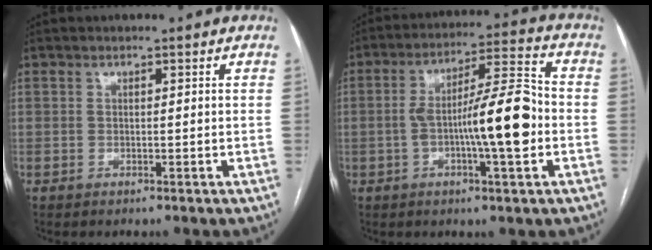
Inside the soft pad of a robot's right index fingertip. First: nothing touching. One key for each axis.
{"total": 12.7, "fx": -2.2, "fy": 1.6, "fz": 12.4, "tx": -0.208, "ty": 0.016, "tz": -0.038}